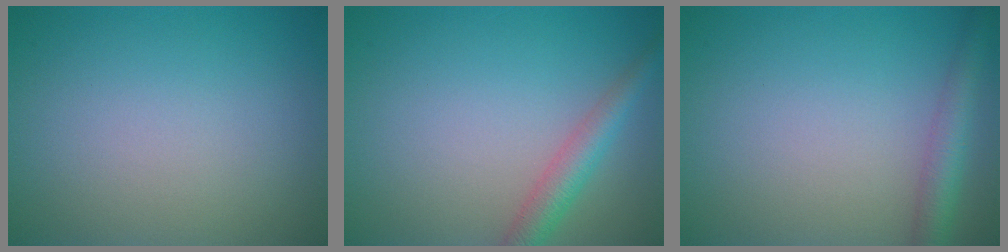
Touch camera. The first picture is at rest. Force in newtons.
{"total": 2.9, "press": 2.9, "slide": 0.2}
{"total": 3.1, "press": 3.1, "slide": 0.1}